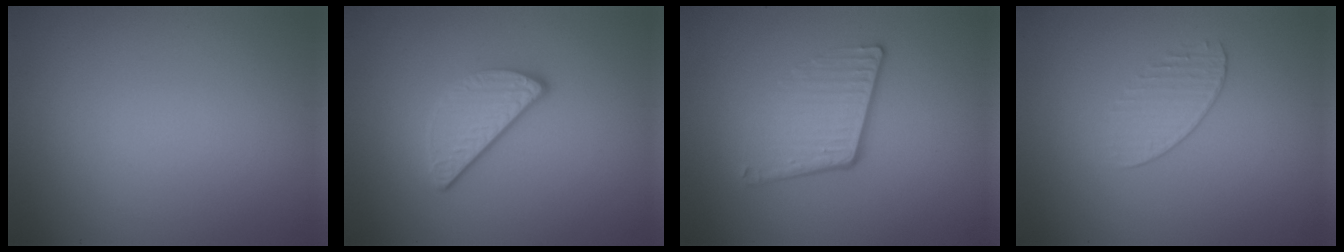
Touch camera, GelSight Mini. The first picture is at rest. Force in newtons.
{"total": 3.0, "press": 2.3, "slide": 1.8}
{"total": 4.1, "press": 2.6, "slide": 3.1}
{"total": 1.2, "press": 0.6, "slide": 1.0}